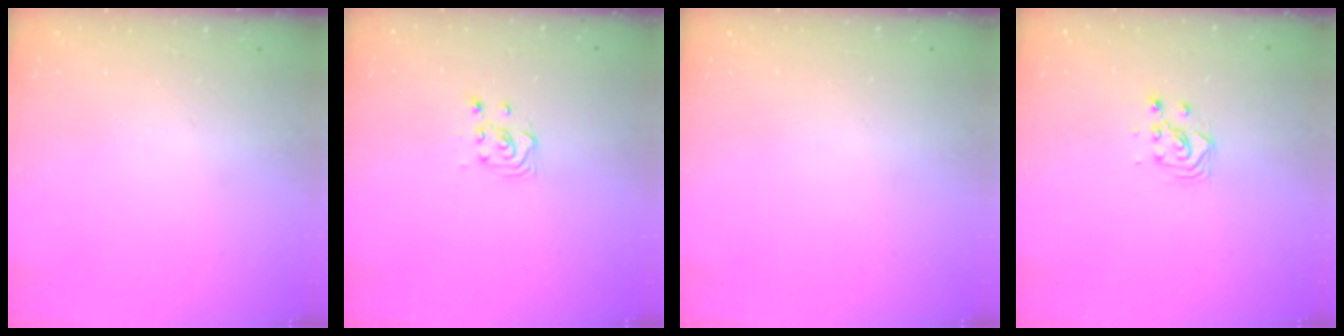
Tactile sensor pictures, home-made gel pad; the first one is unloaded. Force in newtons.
{"total": 3.7, "press": 3.5, "slide": 1.1}
{"total": 0.0}
{"total": 3.6, "press": 3.6, "slide": 0.1}